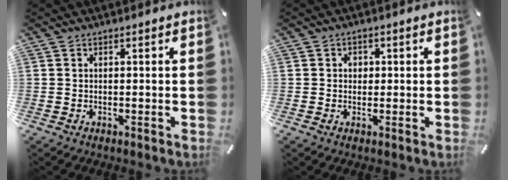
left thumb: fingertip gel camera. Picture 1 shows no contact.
{"total": 2.1, "force": [-0.2, 2.0, 0.8], "torque": [-0.003, 0.001, -0.010]}